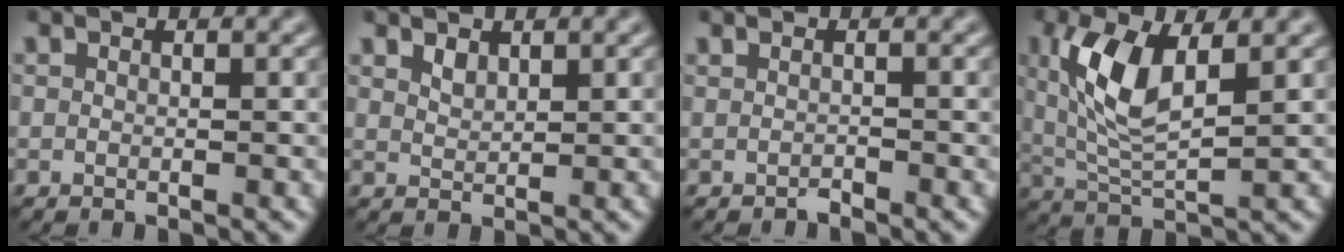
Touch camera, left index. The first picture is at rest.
{"total": 0.7, "force": [0.5, 0.4, 0.3], "torque": [-0.009, -0.001, 0.018]}
{"total": 0.8, "force": [-0.8, -0.1, -0.1], "torque": [0.002, 0.000, -0.011]}
{"total": 6.5, "force": [1.4, 2.6, 5.7], "torque": [-0.125, -0.001, 0.034]}